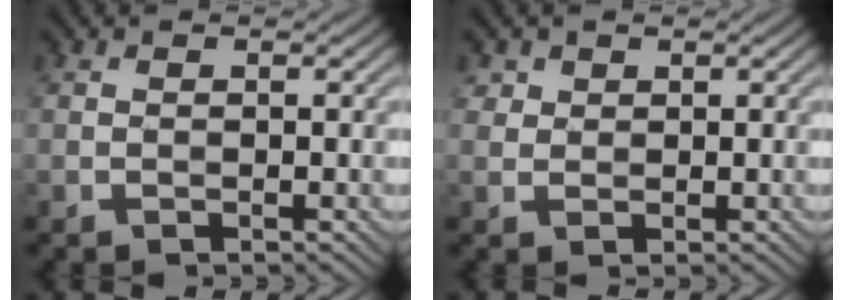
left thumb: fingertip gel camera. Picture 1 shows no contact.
{"total": 2.2, "force": [1.4, 1.7, 0.3], "torque": [-0.013, -0.001, 0.028]}